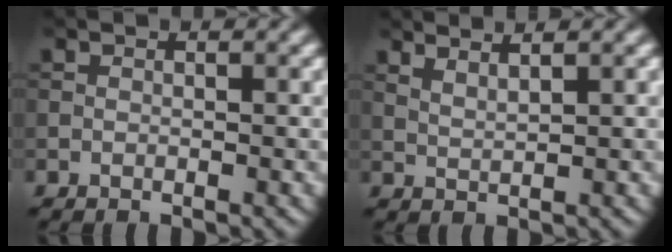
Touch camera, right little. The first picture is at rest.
{"total": 2.2, "force": [1.8, 0.5, 1.2], "torque": [-0.019, 0.004, 0.026]}